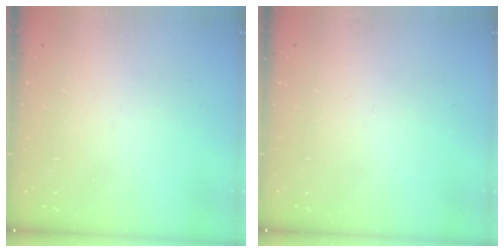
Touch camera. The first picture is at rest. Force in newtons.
{"total": 0.0}